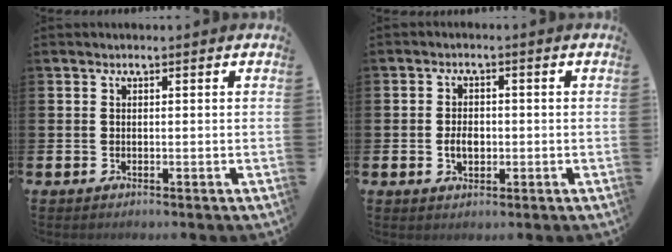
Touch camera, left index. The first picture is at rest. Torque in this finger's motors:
{"motor_torque": [0.31, 0.18, 0.07, 0.06]}